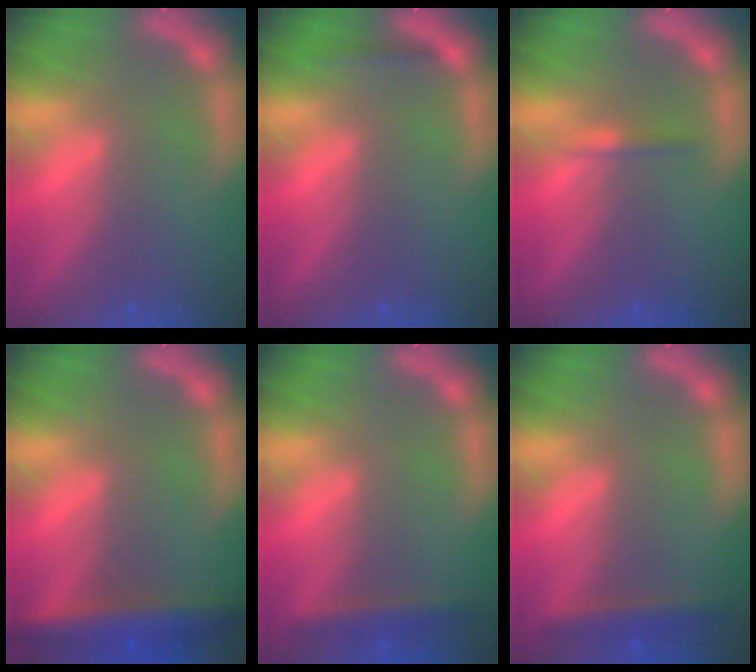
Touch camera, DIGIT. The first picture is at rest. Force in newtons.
{"total": 0.9}
{"total": 0.9}
{"total": 5.0}
{"total": 2.4}
{"total": 2.4}